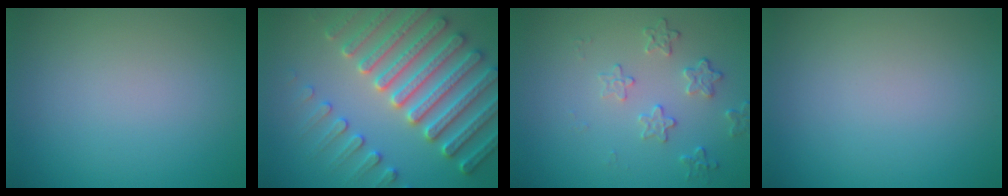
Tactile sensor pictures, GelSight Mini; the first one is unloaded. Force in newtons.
{"total": 7.5, "press": 7.2, "slide": 2.0}
{"total": 2.2, "press": 1.6, "slide": 1.6}
{"total": 0.0}